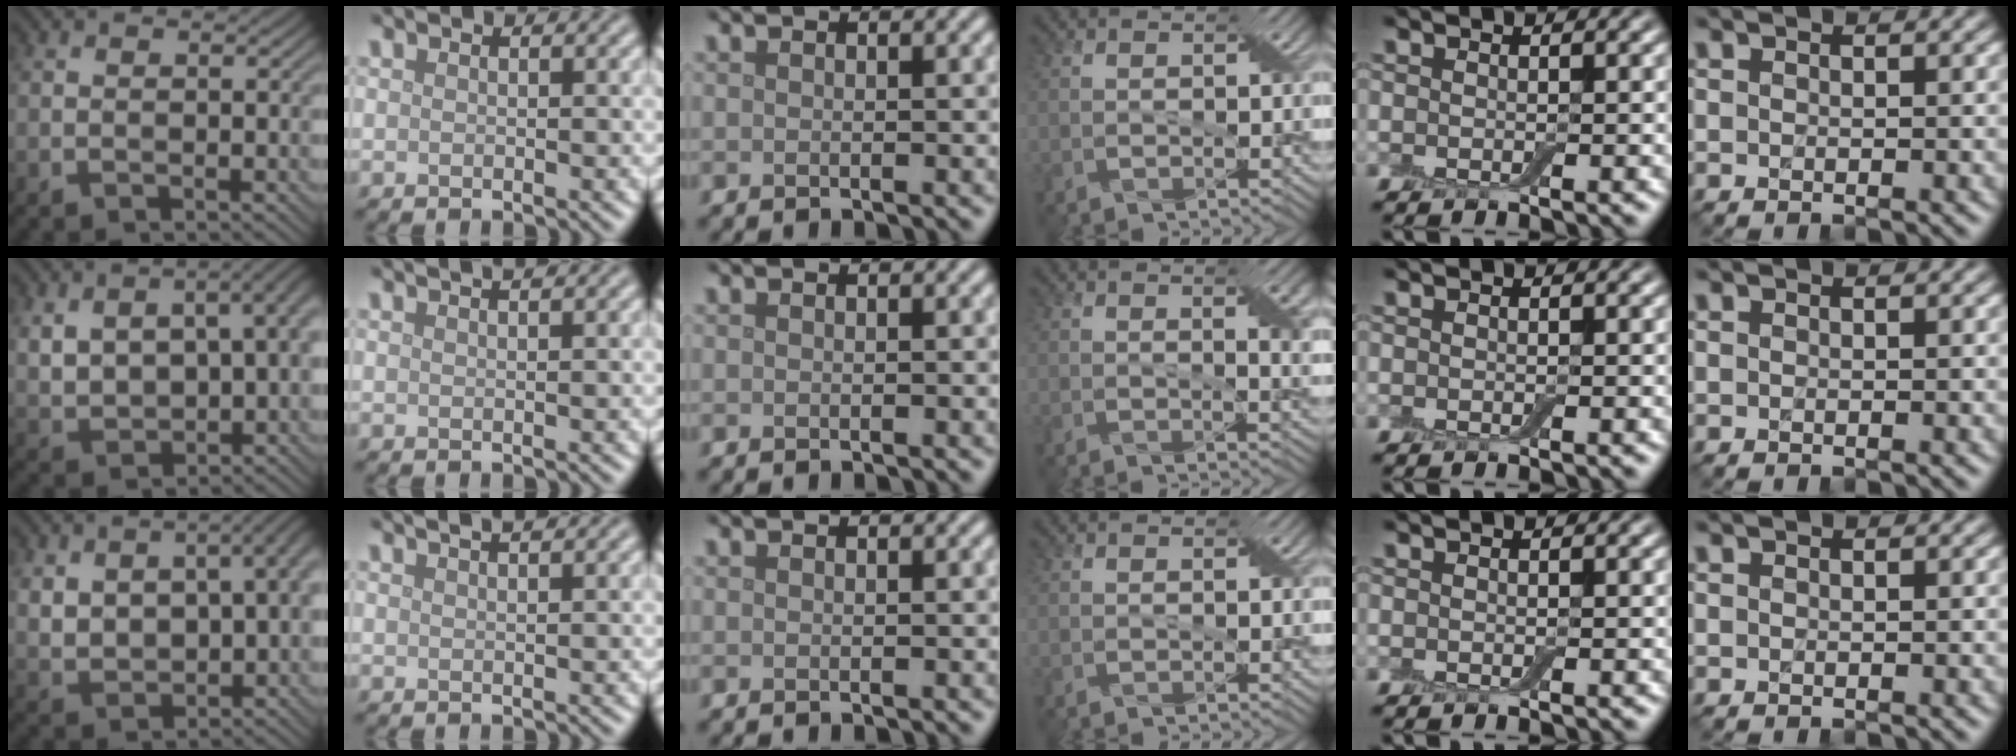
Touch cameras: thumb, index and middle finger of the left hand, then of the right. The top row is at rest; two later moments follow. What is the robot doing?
{"motion": "insert", "object": "backpack"}